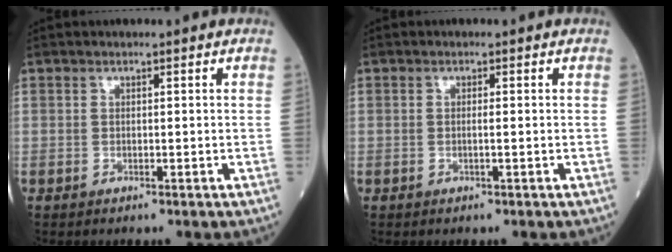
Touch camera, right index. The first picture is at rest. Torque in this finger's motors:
{"motor_torque": [-0.16, 0.01, -0.04, 0.00]}